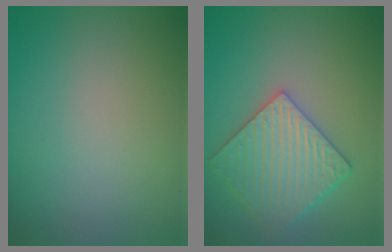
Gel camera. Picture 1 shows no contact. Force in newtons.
{"total": 4.9, "press": 4.5, "slide": 1.9}